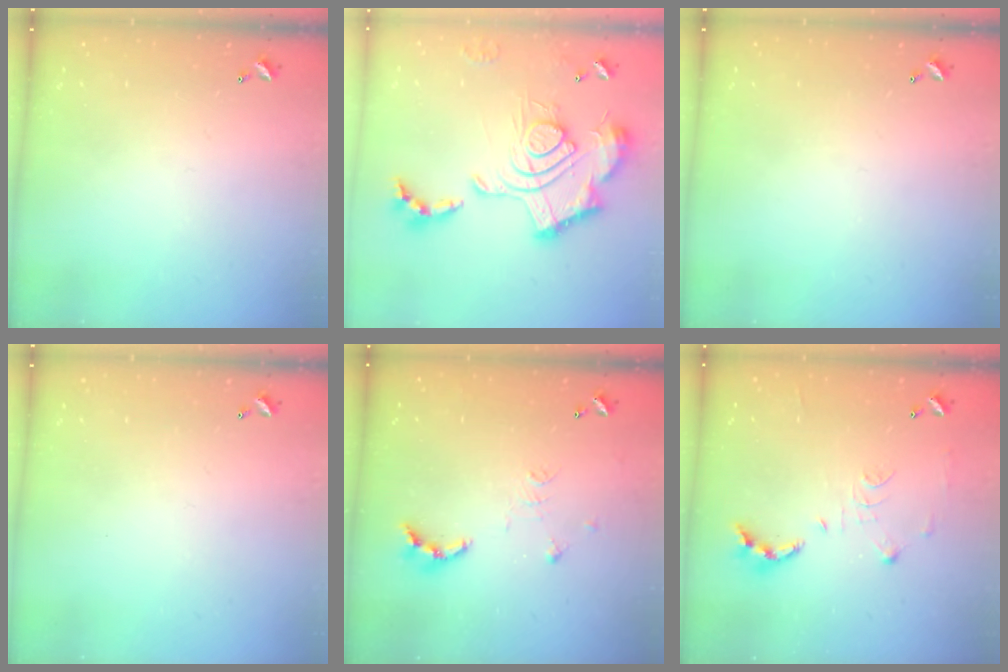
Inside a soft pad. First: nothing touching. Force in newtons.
{"total": 2.5, "press": 1.9, "slide": 1.7}
{"total": 0.0}
{"total": 0.0}
{"total": 9.3, "press": 9.2, "slide": 0.9}
{"total": 10.2, "press": 10.1, "slide": 0.9}